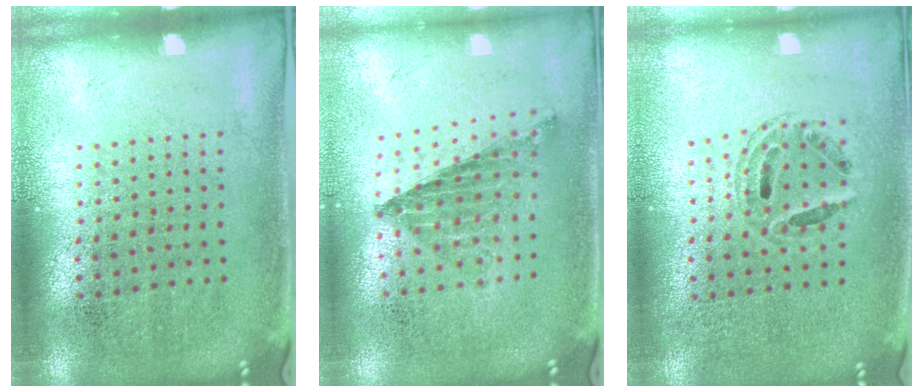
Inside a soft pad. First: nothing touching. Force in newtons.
{"total": 0.9, "press": 0.8, "slide": 0.2}
{"total": 0.8, "press": 0.7, "slide": 0.2}